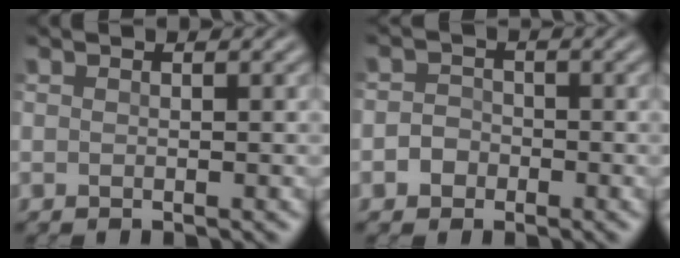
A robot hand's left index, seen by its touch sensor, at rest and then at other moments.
{"total": 1.5, "force": [-0.5, 1.4, 0.3], "torque": [0.008, 0.007, -0.018]}